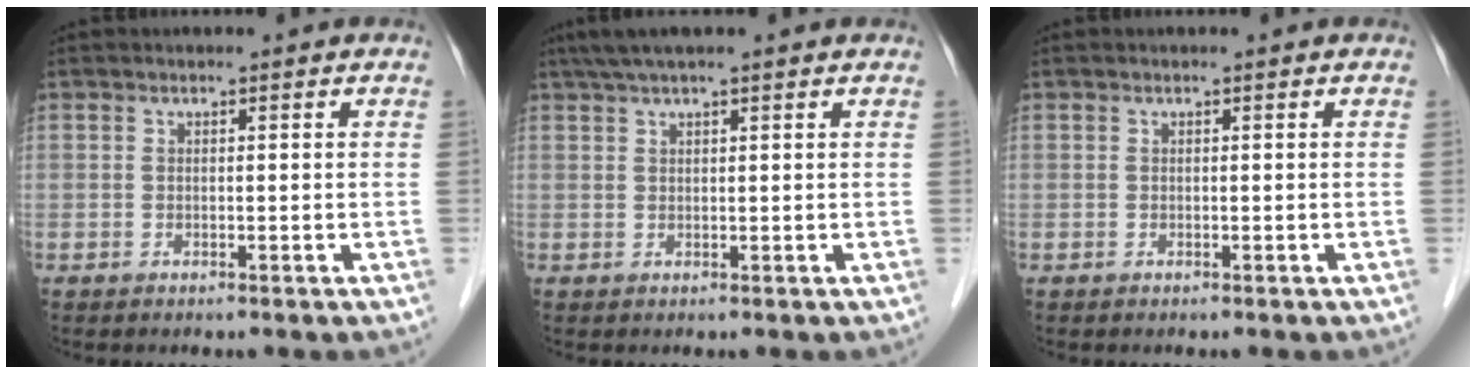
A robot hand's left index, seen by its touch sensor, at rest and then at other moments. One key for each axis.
{"total": 5.5, "fx": 4.3, "fy": 0.0, "fz": 3.3, "tx": -0.055, "ty": 0.039, "tz": 0.073}
{"total": 0.0}